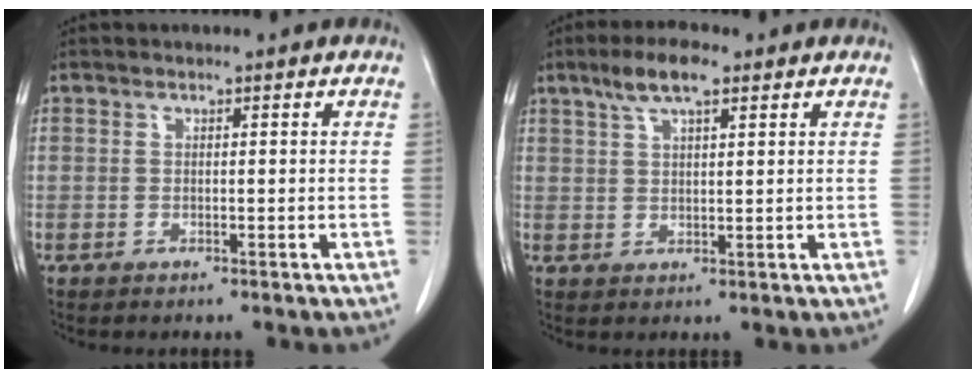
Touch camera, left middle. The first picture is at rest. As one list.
[{"total": 5.8, "force": [3.7, 1.4, 4.2], "torque": [-0.088, 0.013, 0.068]}]